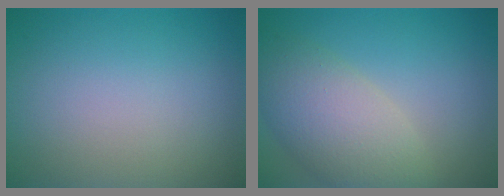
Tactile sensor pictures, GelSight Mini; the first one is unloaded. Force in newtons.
{"total": 6.2, "press": 6.1, "slide": 0.7}